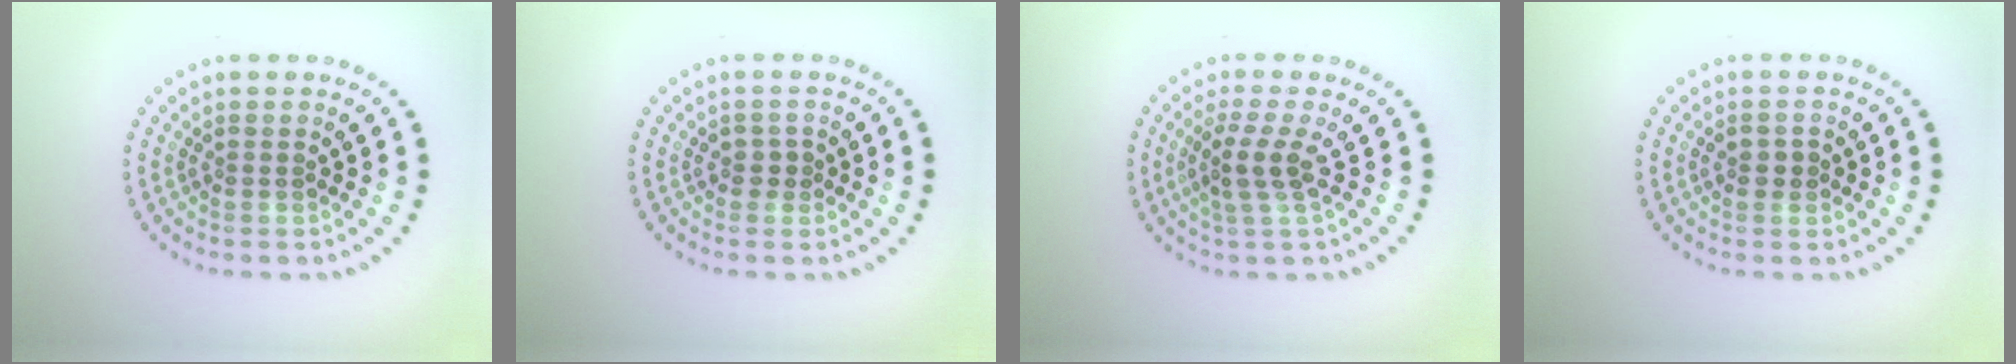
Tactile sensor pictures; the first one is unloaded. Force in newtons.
{"total": 1.0, "press": 0.9, "slide": 0.3}
{"total": 2.5, "press": 2.0, "slide": 1.5}
{"total": 1.2, "press": 1.2, "slide": 0.1}